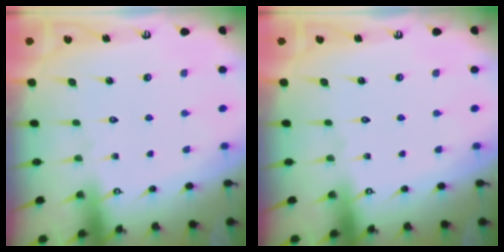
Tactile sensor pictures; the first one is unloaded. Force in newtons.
{"total": 0.0}